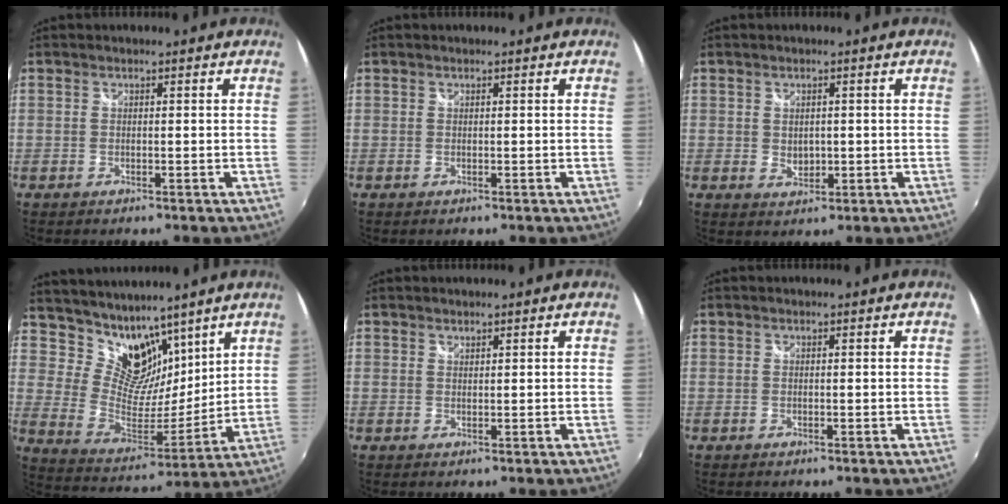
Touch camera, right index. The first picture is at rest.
{"total": 0.0}
{"total": 2.6, "force": [0.1, 2.2, 1.5], "torque": [-0.021, -0.002, 0.004]}
{"total": 13.3, "force": [10.0, 7.4, 4.8], "torque": [-0.092, -0.006, 0.193]}
{"total": 0.6, "force": [0.6, 0.2, 0.0], "torque": [0.000, 0.001, 0.011]}
{"total": 0.0}